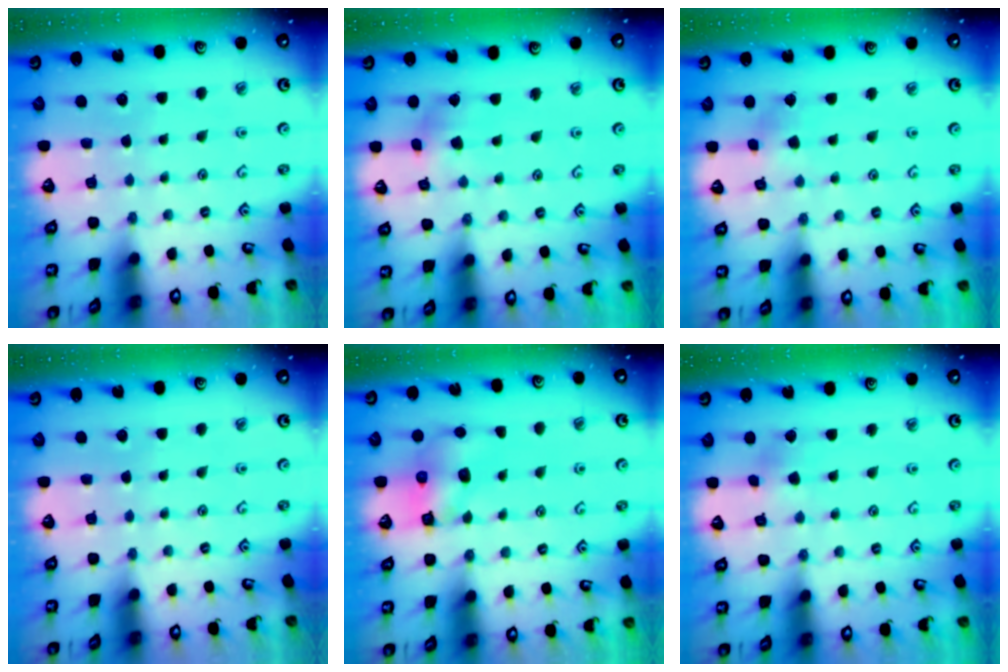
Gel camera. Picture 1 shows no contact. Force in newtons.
{"total": 4.5, "press": 4.5, "slide": 0.4}
{"total": 3.0, "press": 3.0, "slide": 0.4}
{"total": 0.0}
{"total": 6.2, "press": 6.1, "slide": 0.7}
{"total": 3.2, "press": 3.2, "slide": 0.5}